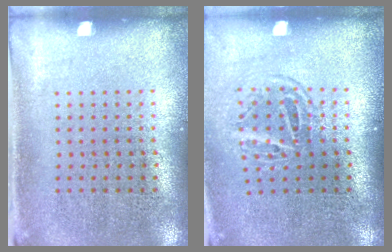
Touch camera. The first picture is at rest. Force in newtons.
{"total": 1.5, "press": 1.0, "slide": 1.1}